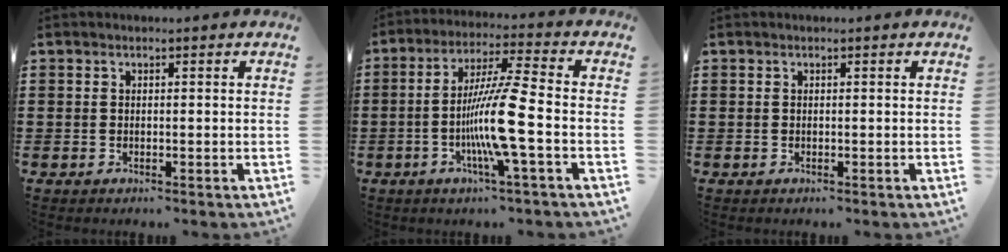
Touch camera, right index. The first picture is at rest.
{"total": 10.8, "force": [-2.9, -0.1, 10.4], "torque": [-0.206, -0.013, -0.063]}
{"total": 0.0}